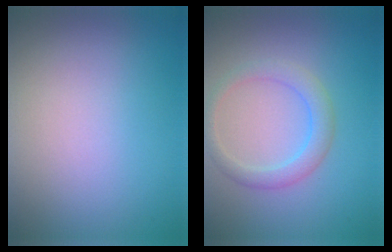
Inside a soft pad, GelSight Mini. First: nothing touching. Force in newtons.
{"total": 2.5, "press": 2.5, "slide": 0.1}